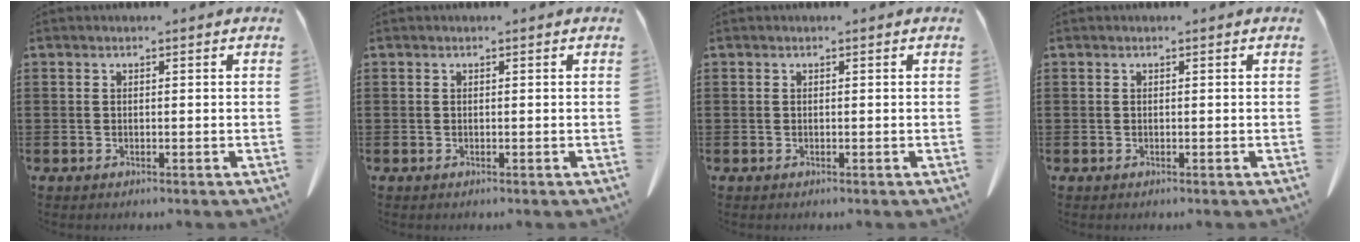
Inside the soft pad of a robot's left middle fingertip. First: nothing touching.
{"total": 0.0}
{"total": 0.0}
{"total": 0.0}